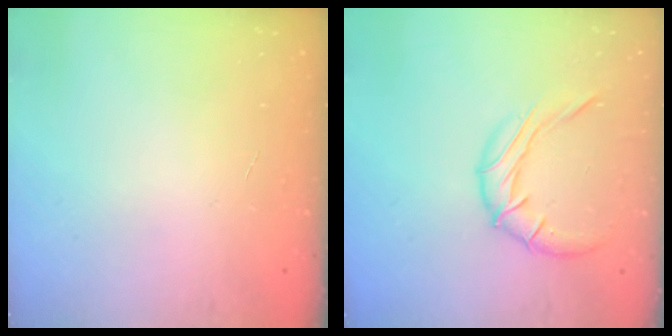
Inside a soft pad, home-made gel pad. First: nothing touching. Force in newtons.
{"total": 10.6, "press": 10.6, "slide": 1.0}